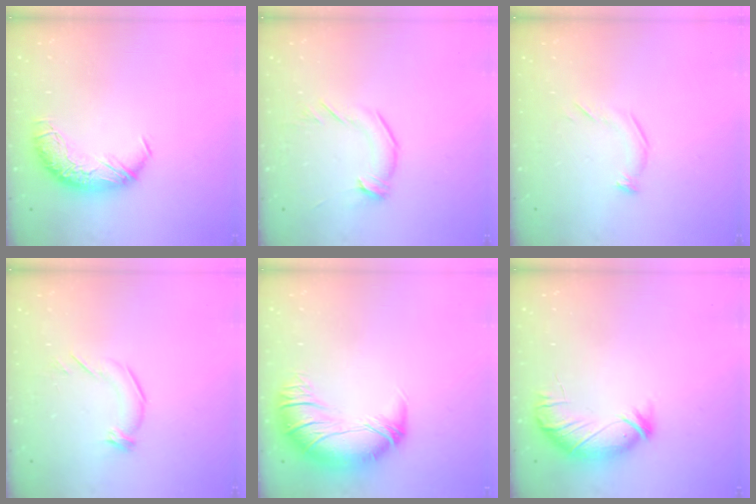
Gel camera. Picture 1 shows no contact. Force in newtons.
{"total": 2.6, "press": 2.6, "slide": 0.4}
{"total": 3.7, "press": 3.7, "slide": 0.6}
{"total": 3.0, "press": 2.6, "slide": 1.5}
{"total": 2.8, "press": 0.2, "slide": 2.8}
{"total": 3.8, "press": 3.5, "slide": 1.4}